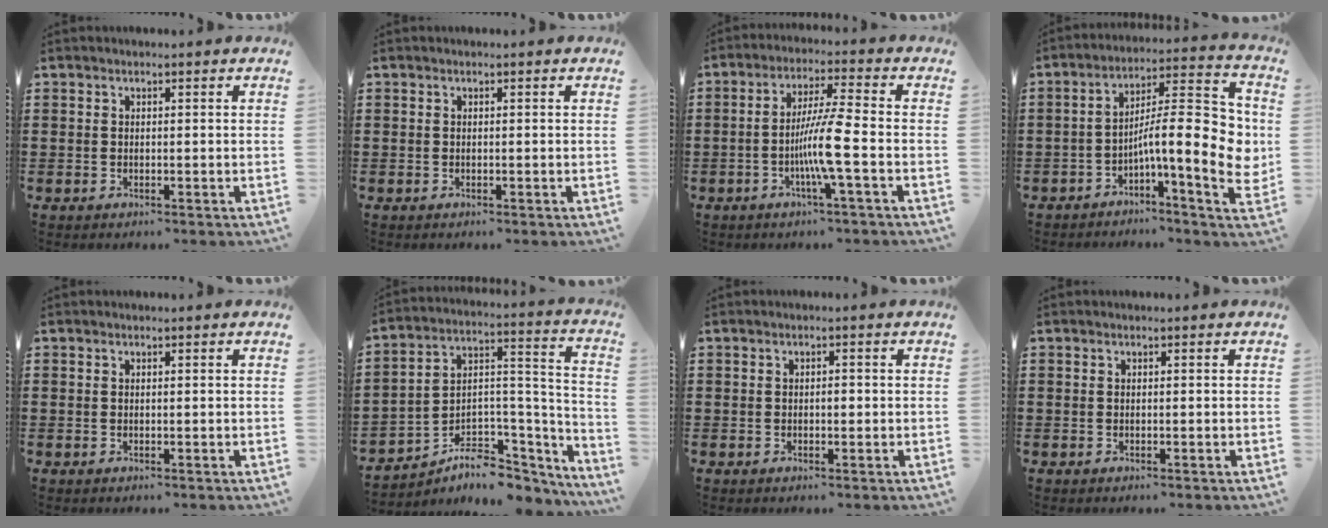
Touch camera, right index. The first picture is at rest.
{"total": 0.0}
{"total": 7.9, "force": [-2.3, -0.3, 7.5], "torque": [-0.148, -0.014, -0.049]}
{"total": 13.7, "force": [-0.6, 3.5, 13.3], "torque": [-0.200, -0.018, -0.016]}
{"total": 0.0}
{"total": 5.9, "force": [-3.9, 3.9, 2.0], "torque": [-0.039, -0.008, -0.066]}
{"total": 1.1, "force": [-0.1, 0.5, 1.0], "torque": [-0.020, 0.000, -0.003]}
{"total": 0.0}